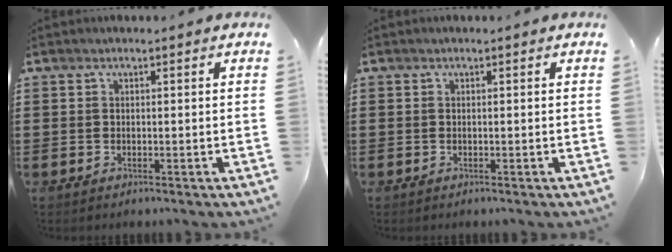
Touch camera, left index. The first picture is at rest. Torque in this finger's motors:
{"motor_torque": [0.00, 0.00, 0.00, 0.00]}